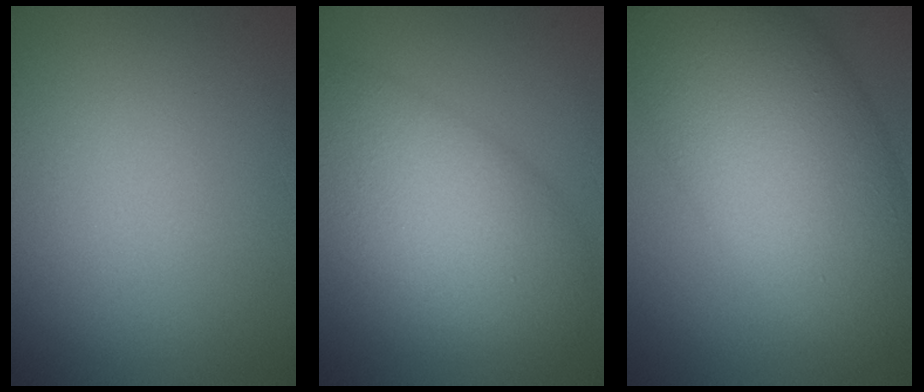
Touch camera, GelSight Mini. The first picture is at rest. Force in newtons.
{"total": 9.1, "press": 9.1, "slide": 0.3}
{"total": 11.8, "press": 11.8, "slide": 0.6}